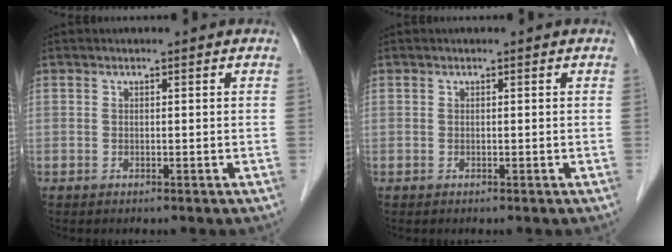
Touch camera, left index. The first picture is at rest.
{"total": 0.0}